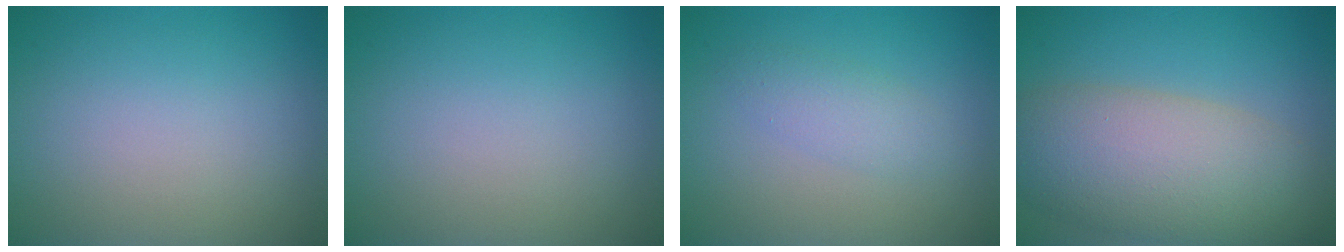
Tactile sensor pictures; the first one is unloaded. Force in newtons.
{"total": 0.0}
{"total": 2.0, "press": 2.0, "slide": 0.1}
{"total": 9.0, "press": 9.0, "slide": 0.7}